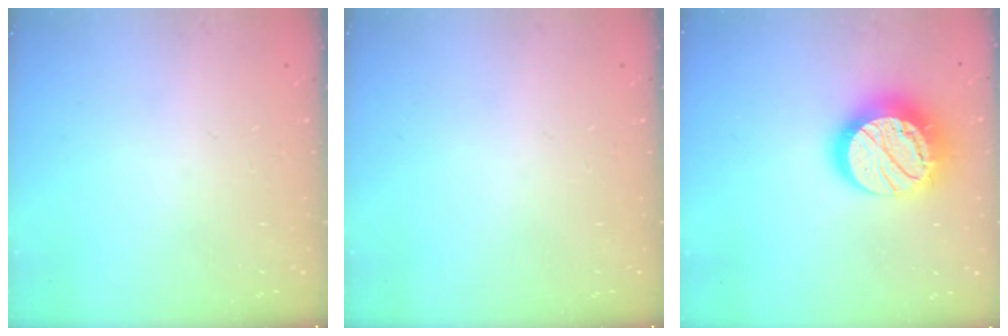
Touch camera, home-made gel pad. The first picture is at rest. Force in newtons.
{"total": 0.0}
{"total": 19.7, "press": 19.7, "slide": 1.3}